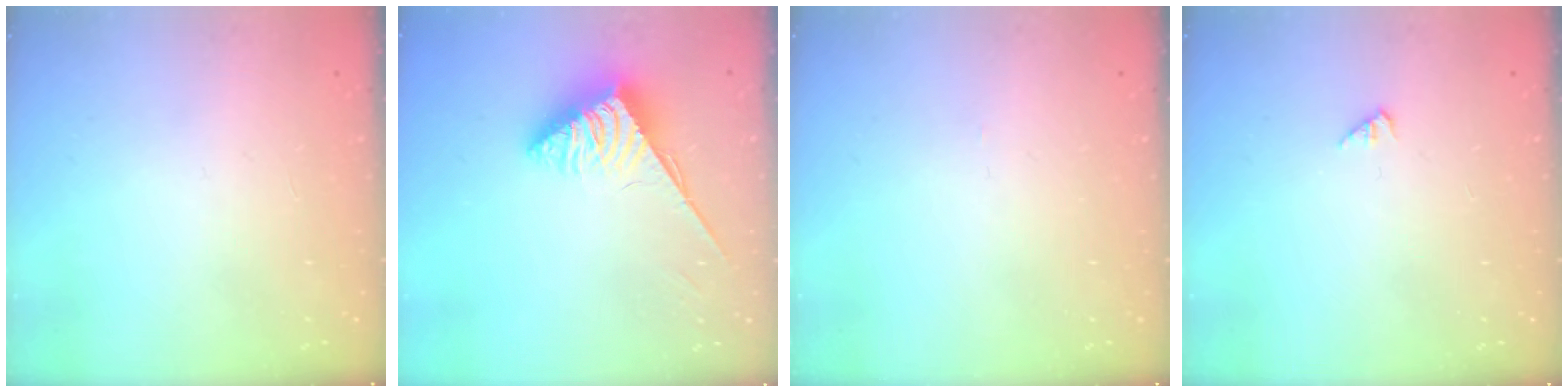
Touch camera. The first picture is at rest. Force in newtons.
{"total": 3.7, "press": 3.7, "slide": 0.5}
{"total": 0.0}
{"total": 1.7, "press": 1.7, "slide": 0.3}